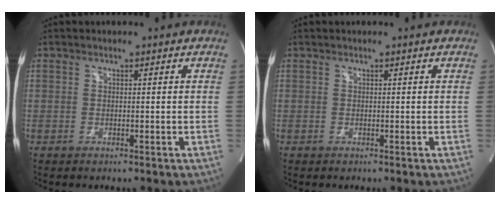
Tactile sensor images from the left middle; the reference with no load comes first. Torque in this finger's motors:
{"motor_torque": [0.08, 0.02, -0.09, 0.00]}